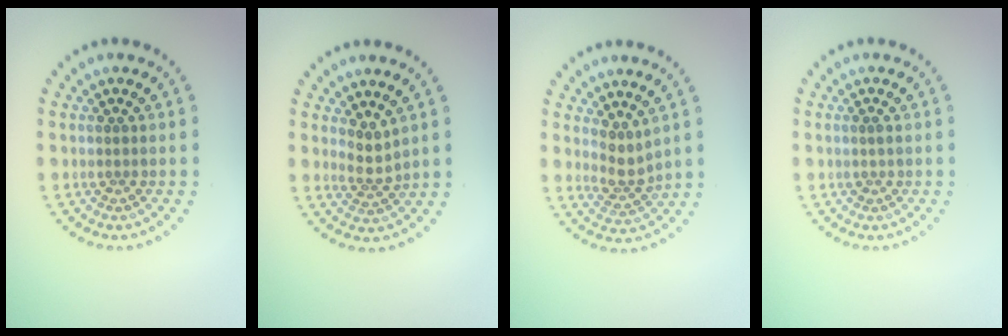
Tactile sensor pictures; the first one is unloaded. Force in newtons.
{"total": 1.9, "press": 1.3, "slide": 1.3}
{"total": 2.3, "press": 1.6, "slide": 1.6}
{"total": 0.7, "press": 0.7, "slide": 0.0}